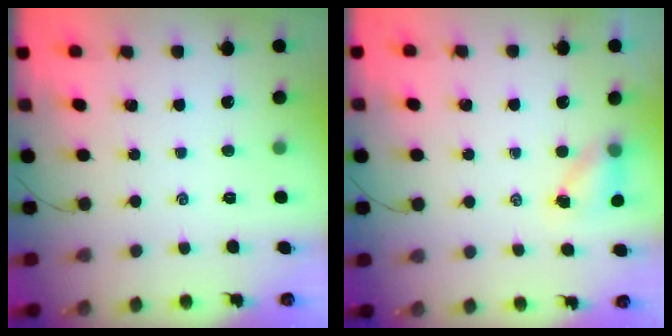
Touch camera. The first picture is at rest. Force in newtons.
{"total": 4.9, "press": 4.8, "slide": 0.8}